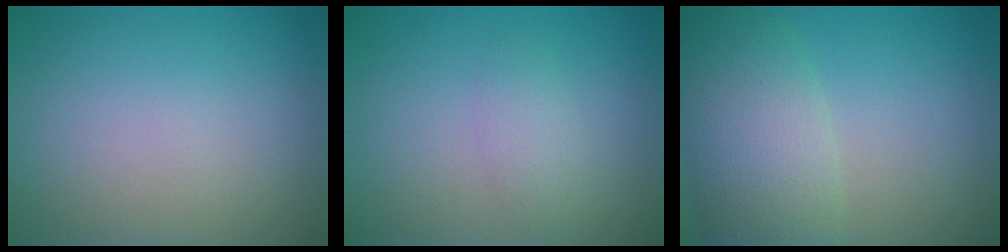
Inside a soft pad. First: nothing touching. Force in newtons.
{"total": 1.9, "press": 1.9, "slide": 0.1}
{"total": 7.1, "press": 7.0, "slide": 0.4}